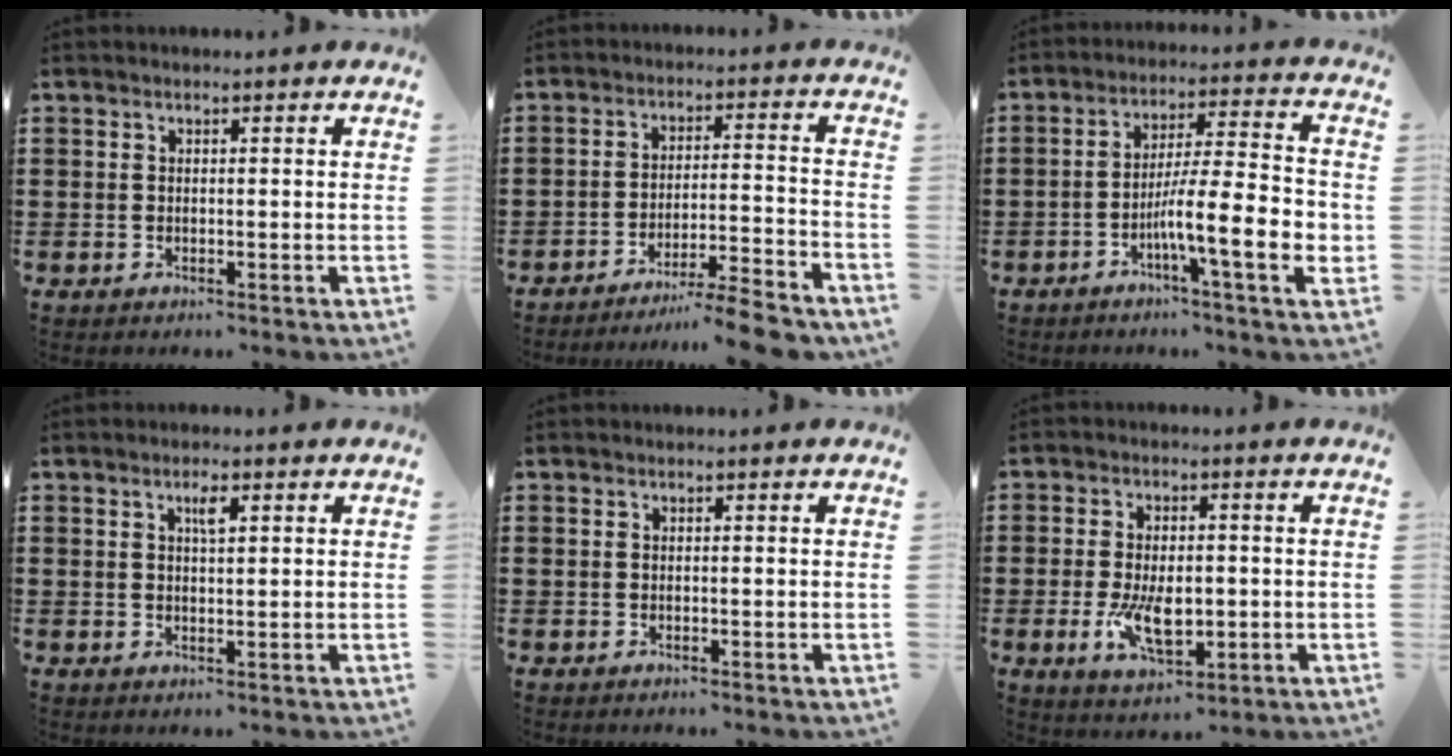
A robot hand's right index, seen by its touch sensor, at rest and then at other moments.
{"total": 6.9, "force": [-6.2, -0.5, 2.9], "torque": [-0.042, -0.005, -0.118]}
{"total": 11.7, "force": [-3.7, 2.0, 10.9], "torque": [-0.188, -0.010, -0.069]}
{"total": 2.3, "force": [1.0, 0.5, 2.0], "torque": [-0.027, -0.003, 0.012]}
{"total": 0.0}
{"total": 7.5, "force": [-1.4, 4.1, 6.1], "torque": [-0.109, -0.005, -0.026]}